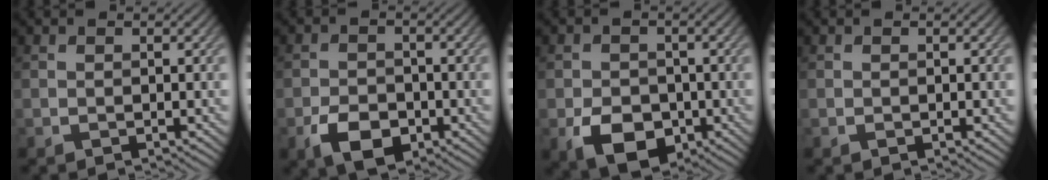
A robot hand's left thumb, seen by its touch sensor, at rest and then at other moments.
{"total": 5.3, "force": [-2.5, 3.4, 3.2], "torque": [-0.061, -0.011, -0.050]}
{"total": 6.5, "force": [-2.5, 4.8, 3.7], "torque": [-0.072, -0.015, -0.047]}
{"total": 0.0}